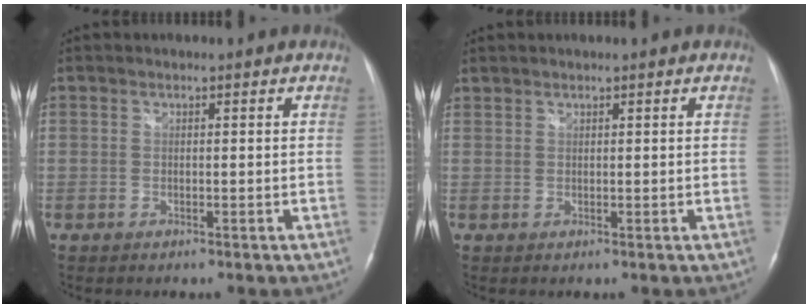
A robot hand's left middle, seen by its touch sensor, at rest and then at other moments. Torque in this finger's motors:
{"motor_torque": [0.21, -0.57, 0.63, 0.21]}